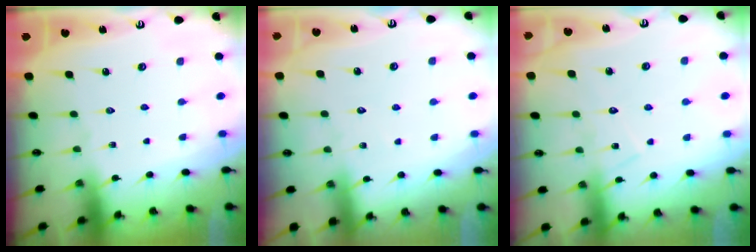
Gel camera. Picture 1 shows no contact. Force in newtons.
{"total": 2.7, "press": 2.7, "slide": 0.3}
{"total": 8.0, "press": 8.0, "slide": 0.5}